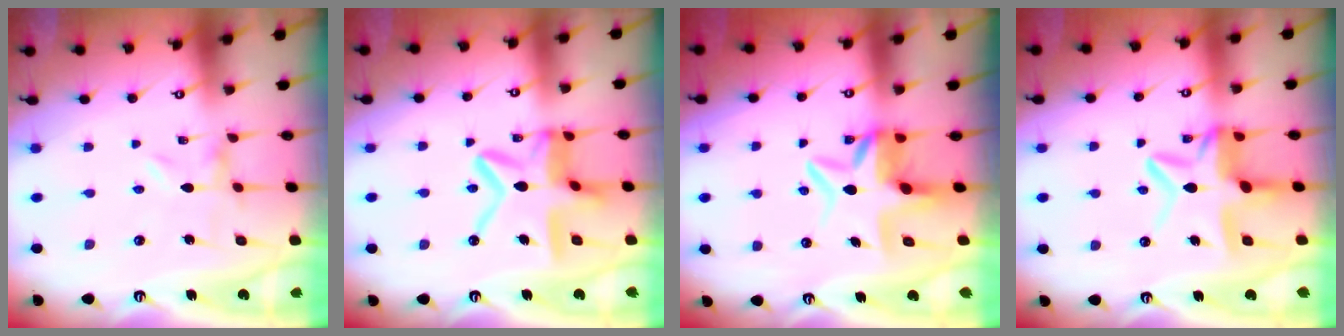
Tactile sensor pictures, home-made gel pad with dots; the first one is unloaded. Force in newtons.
{"total": 15.9, "press": 15.9, "slide": 1.3}
{"total": 7.5, "press": 7.0, "slide": 2.7}
{"total": 11.9, "press": 11.8, "slide": 1.2}